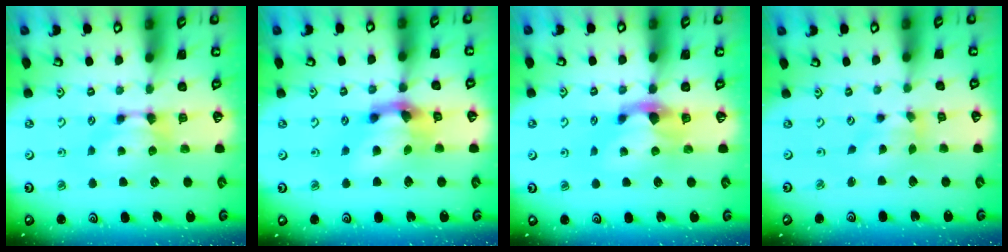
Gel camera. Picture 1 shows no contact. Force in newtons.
{"total": 7.1, "press": 6.8, "slide": 2.0}
{"total": 1.9, "press": 1.3, "slide": 1.4}
{"total": 2.0, "press": 1.3, "slide": 1.5}